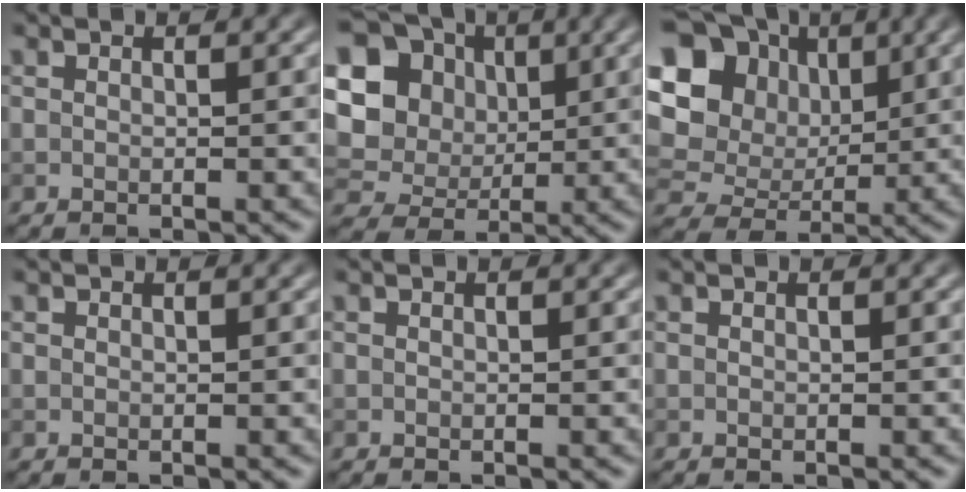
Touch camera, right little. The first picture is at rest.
{"total": 15.7, "force": [3.8, 14.1, 5.7], "torque": [-0.174, 0.022, 0.064]}
{"total": 14.2, "force": [4.2, 11.6, 6.9], "torque": [-0.183, 0.042, 0.071]}
{"total": 0.0}
{"total": 0.0}
{"total": 0.0}